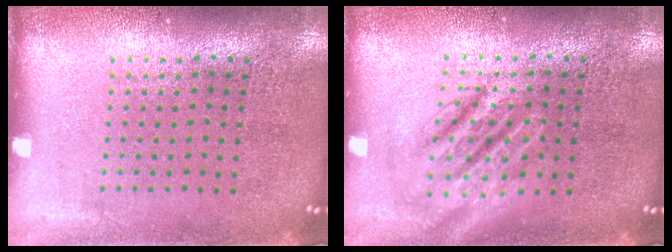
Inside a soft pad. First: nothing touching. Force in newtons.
{"total": 2.8, "press": 2.8, "slide": 0.3}